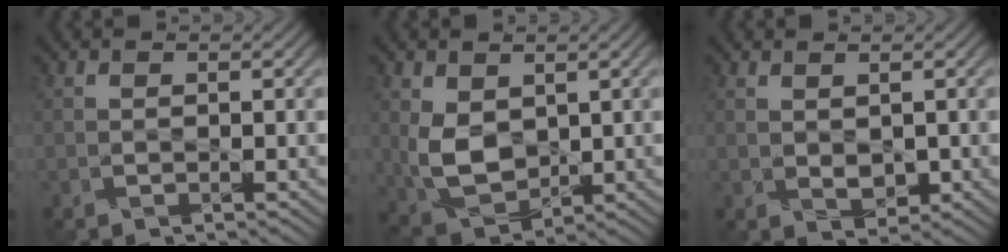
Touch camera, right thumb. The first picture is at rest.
{"total": 6.2, "force": [0.9, 4.5, 4.2], "torque": [-0.101, -0.011, 0.023]}
{"total": 1.7, "force": [0.3, 0.9, 1.4], "torque": [-0.030, -0.004, 0.012]}